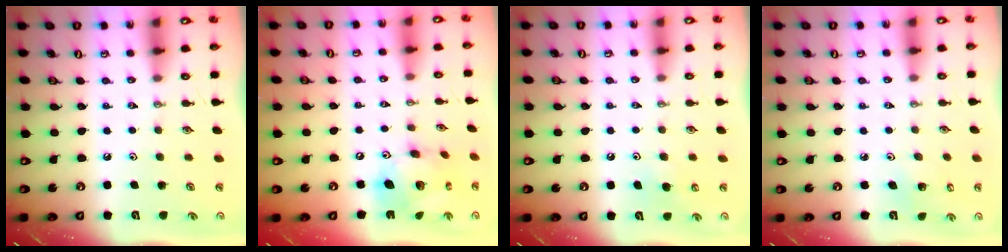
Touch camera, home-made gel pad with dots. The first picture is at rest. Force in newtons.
{"total": 16.5, "press": 16.4, "slide": 1.8}
{"total": 6.5, "press": 6.4, "slide": 0.9}
{"total": 3.1, "press": 3.1, "slide": 0.2}